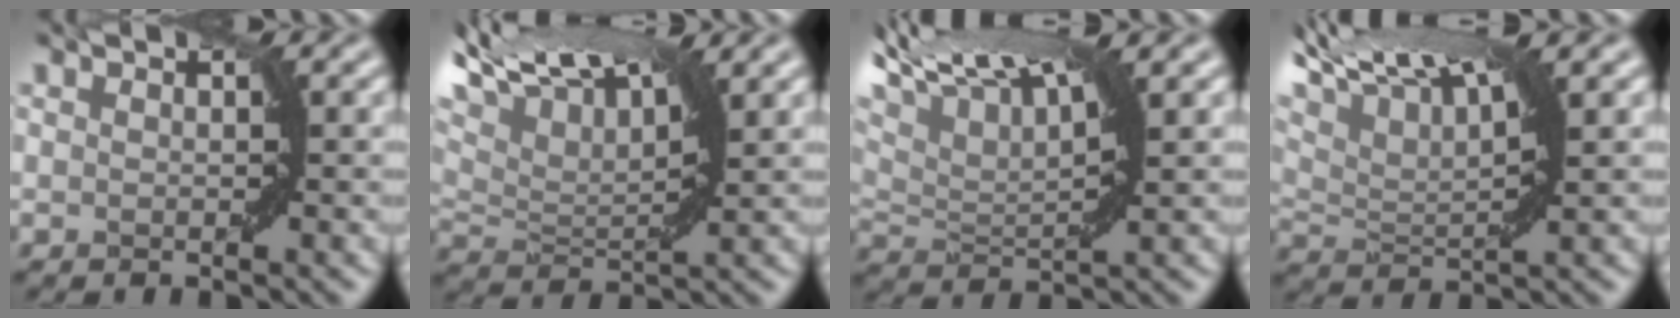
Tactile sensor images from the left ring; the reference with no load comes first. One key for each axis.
{"total": 11.1, "fx": 6.3, "fy": 4.6, "fz": 7.8, "tx": -0.141, "ty": 0.052, "tz": 0.109}
{"total": 9.2, "fx": 5.1, "fy": 3.2, "fz": 6.9, "tx": -0.127, "ty": 0.025, "tz": 0.090}
{"total": 8.8, "fx": 5.2, "fy": 2.7, "fz": 6.5, "tx": -0.122, "ty": 0.024, "tz": 0.093}